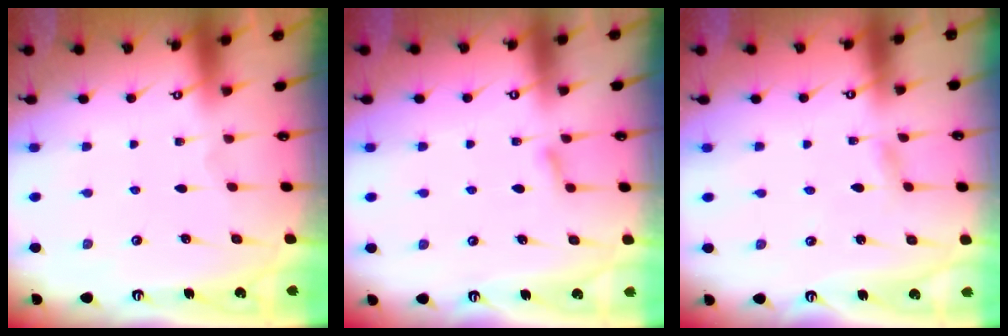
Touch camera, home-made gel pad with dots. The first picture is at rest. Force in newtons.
{"total": 5.1, "press": 5.1, "slide": 0.7}
{"total": 2.1, "press": 2.1, "slide": 0.2}